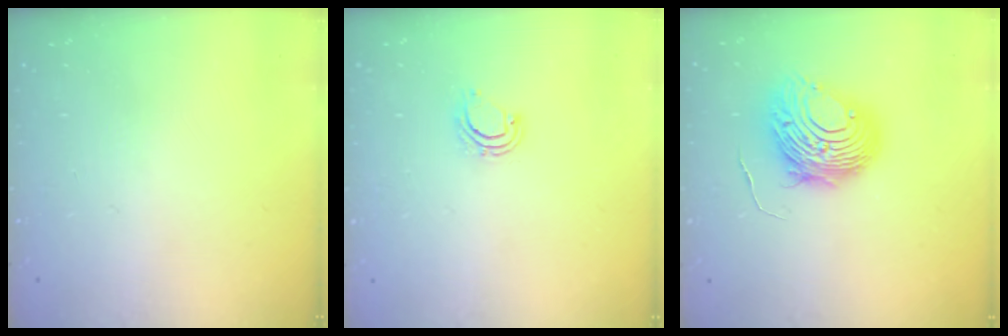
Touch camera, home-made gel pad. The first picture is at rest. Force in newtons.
{"total": 5.4, "press": 5.4, "slide": 0.5}
{"total": 11.4, "press": 11.3, "slide": 0.8}